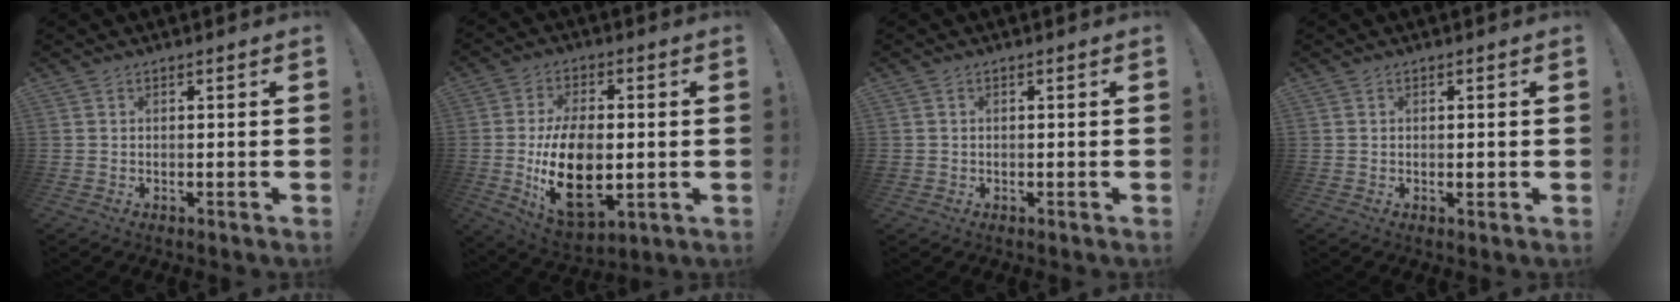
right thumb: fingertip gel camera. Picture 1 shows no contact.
{"total": 18.5, "force": [-2.6, 10.5, 15.0], "torque": [-0.282, -0.004, -0.038]}
{"total": 1.0, "force": [-0.2, 0.9, 0.2], "torque": [-0.005, 0.003, -0.004]}
{"total": 0.6, "force": [-0.3, 0.3, 0.5], "torque": [-0.007, 0.000, -0.005]}